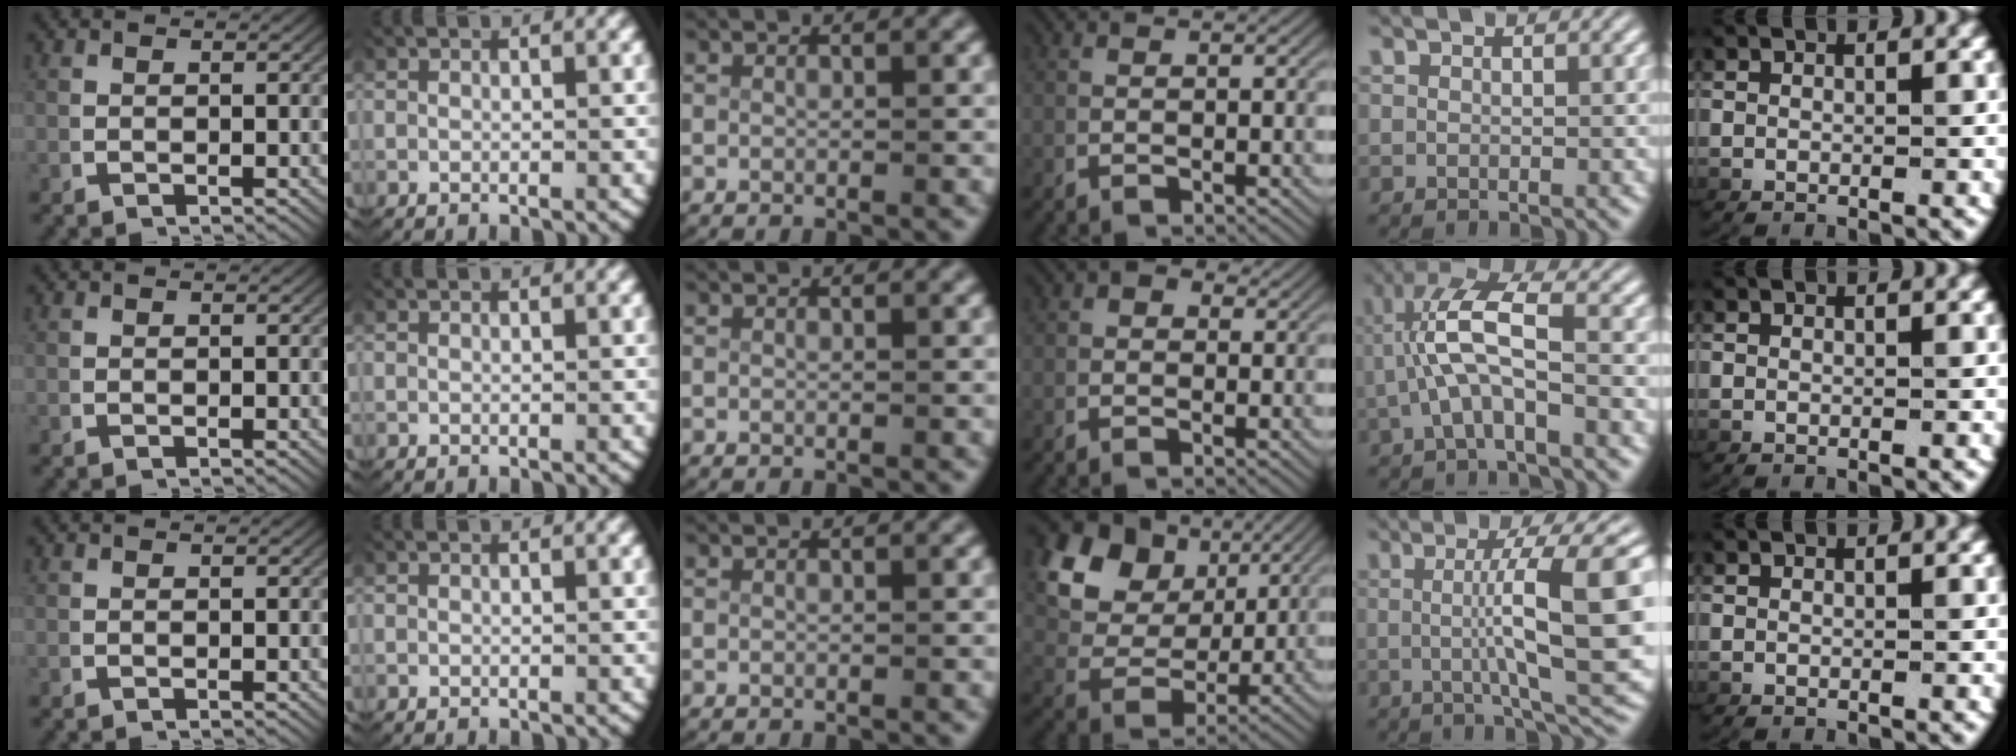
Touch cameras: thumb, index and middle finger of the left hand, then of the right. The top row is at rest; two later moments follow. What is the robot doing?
{"motion": "lift_and_place", "object": "key"}